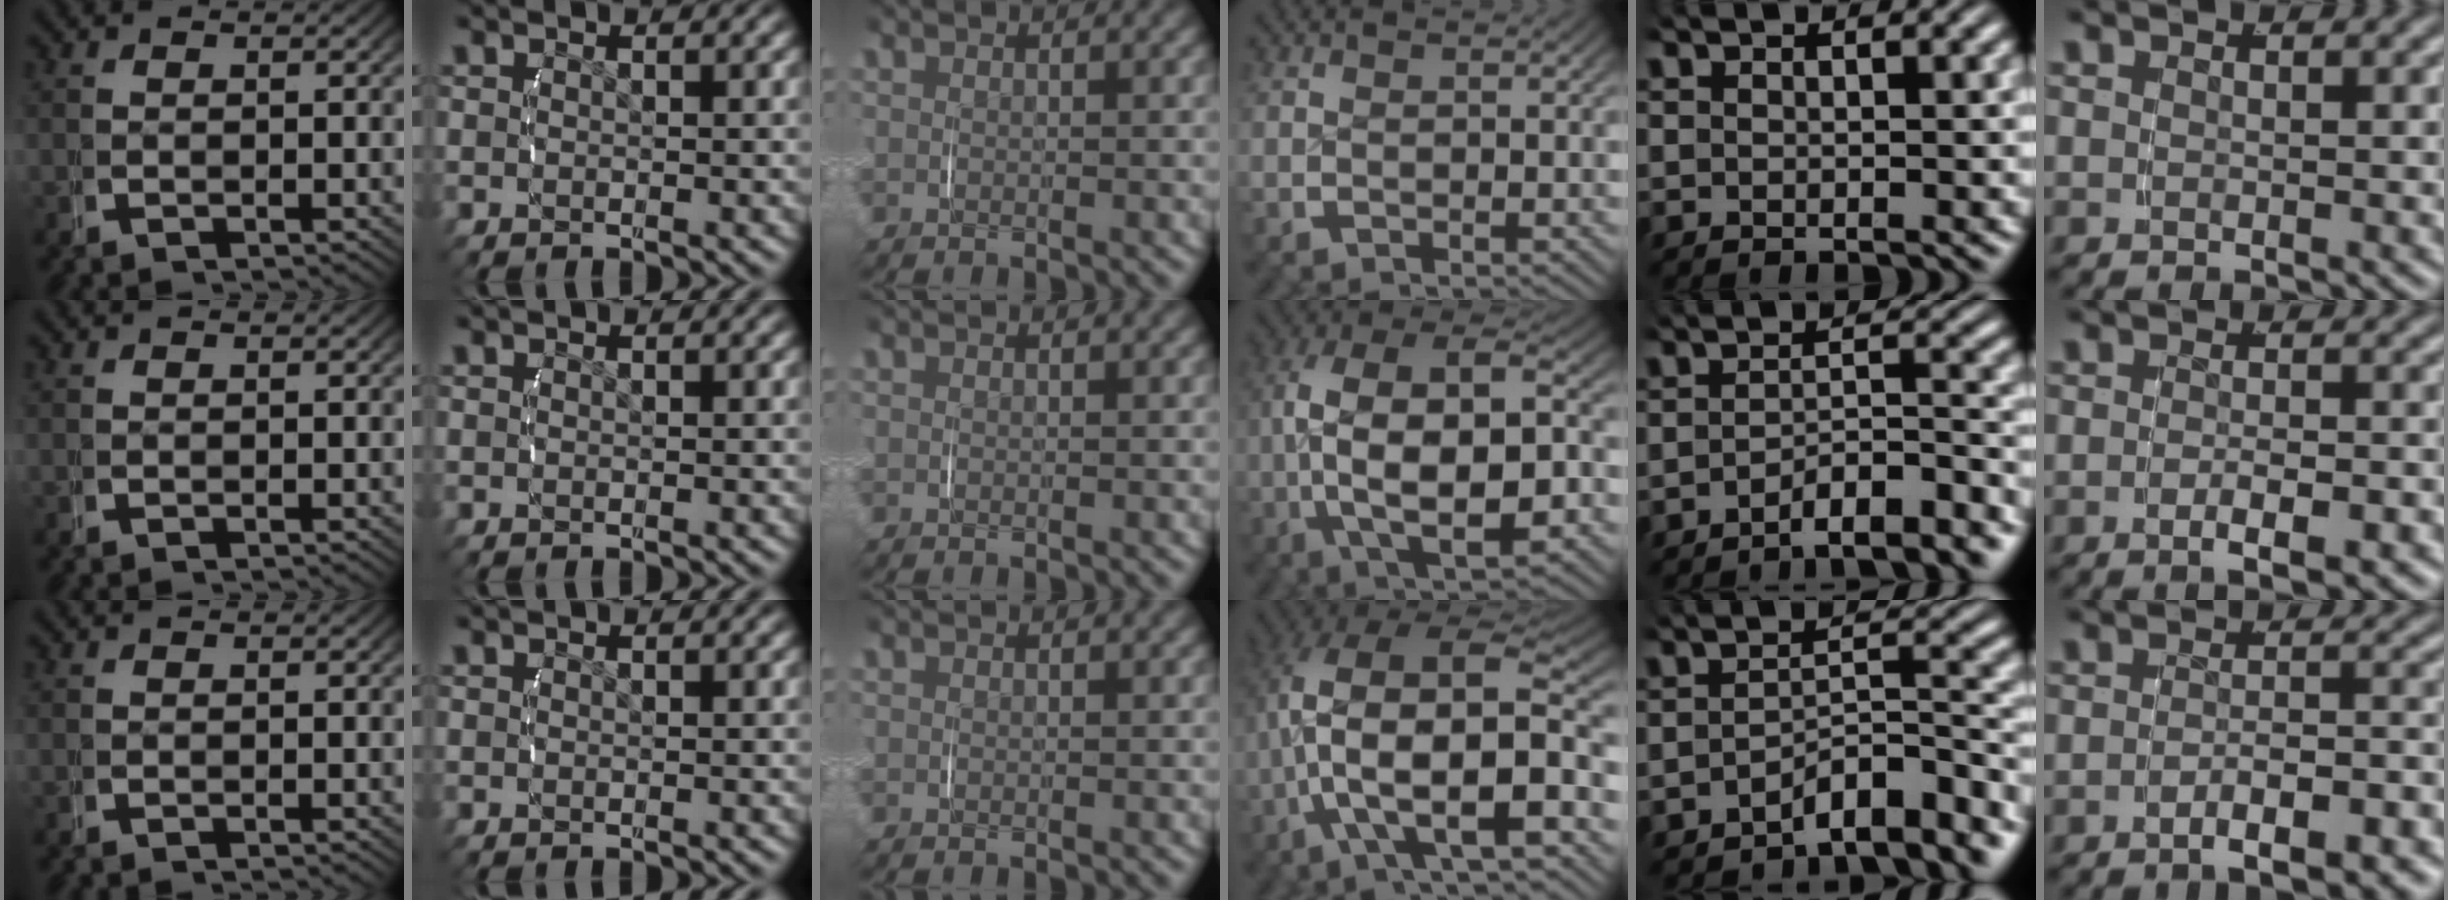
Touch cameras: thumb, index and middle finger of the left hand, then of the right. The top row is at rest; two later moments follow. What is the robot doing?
{"motion": "lift_and_place", "object": "toothpaste"}